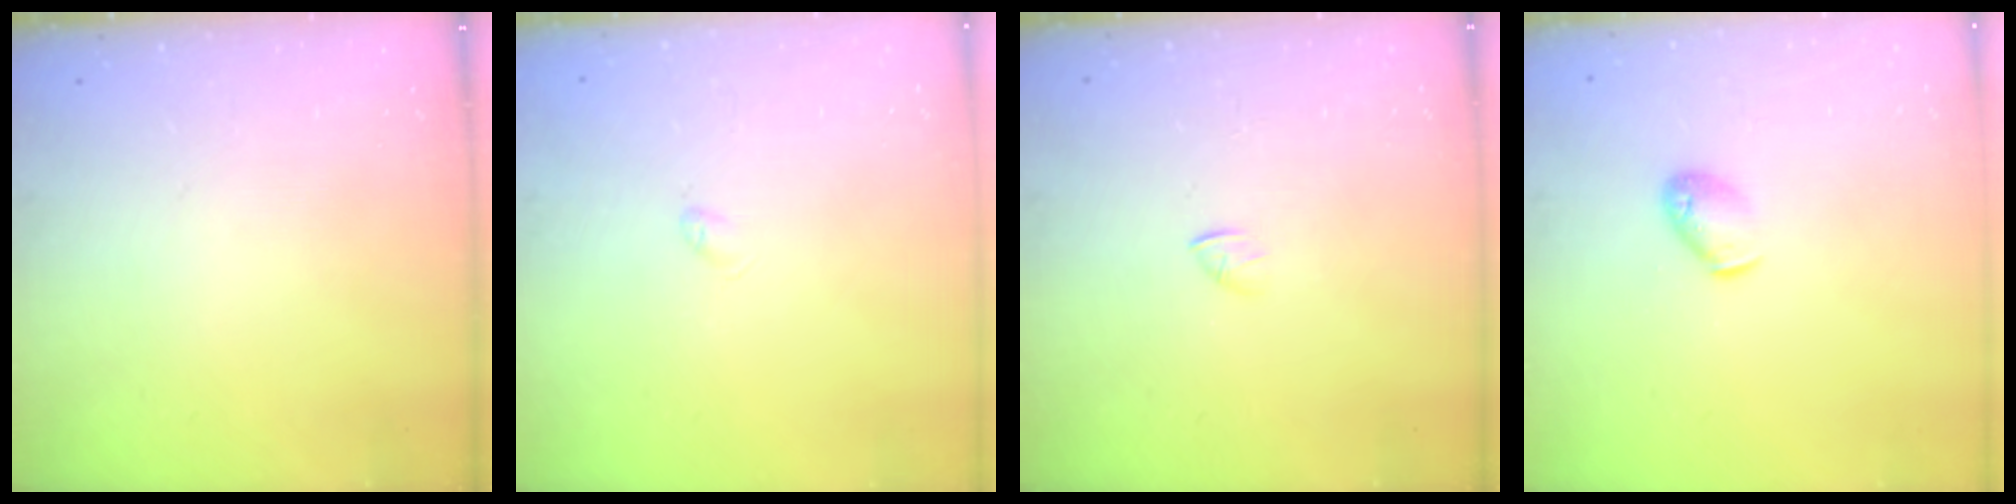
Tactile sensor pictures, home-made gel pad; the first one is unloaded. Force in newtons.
{"total": 2.5, "press": 2.5, "slide": 0.5}
{"total": 1.5, "press": 1.4, "slide": 0.4}
{"total": 6.4, "press": 6.2, "slide": 1.2}